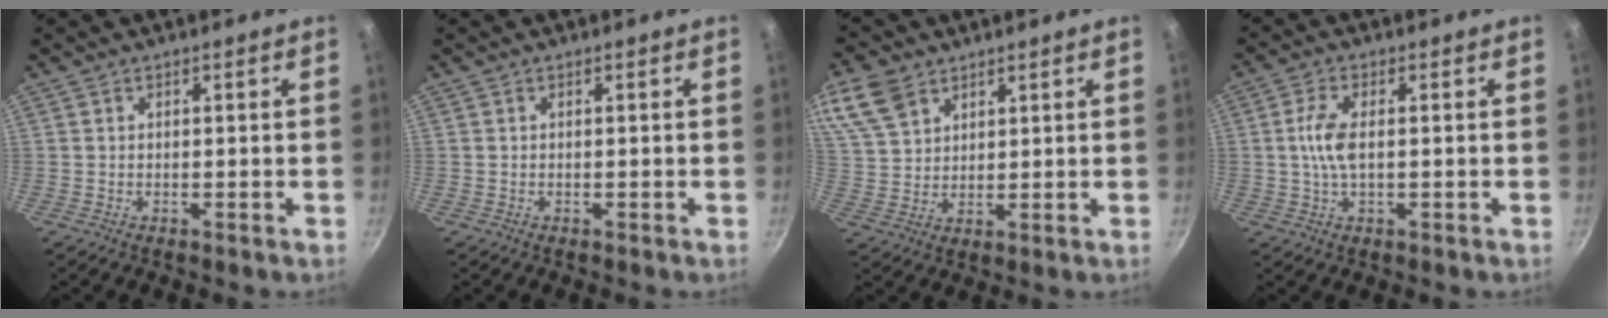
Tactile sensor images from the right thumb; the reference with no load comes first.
{"total": 0.0}
{"total": 9.9, "force": [5.7, 6.5, 4.8], "torque": [-0.084, -0.011, 0.119]}
{"total": 5.4, "force": [0.2, 2.3, 4.9], "torque": [-0.111, 0.005, 0.001]}